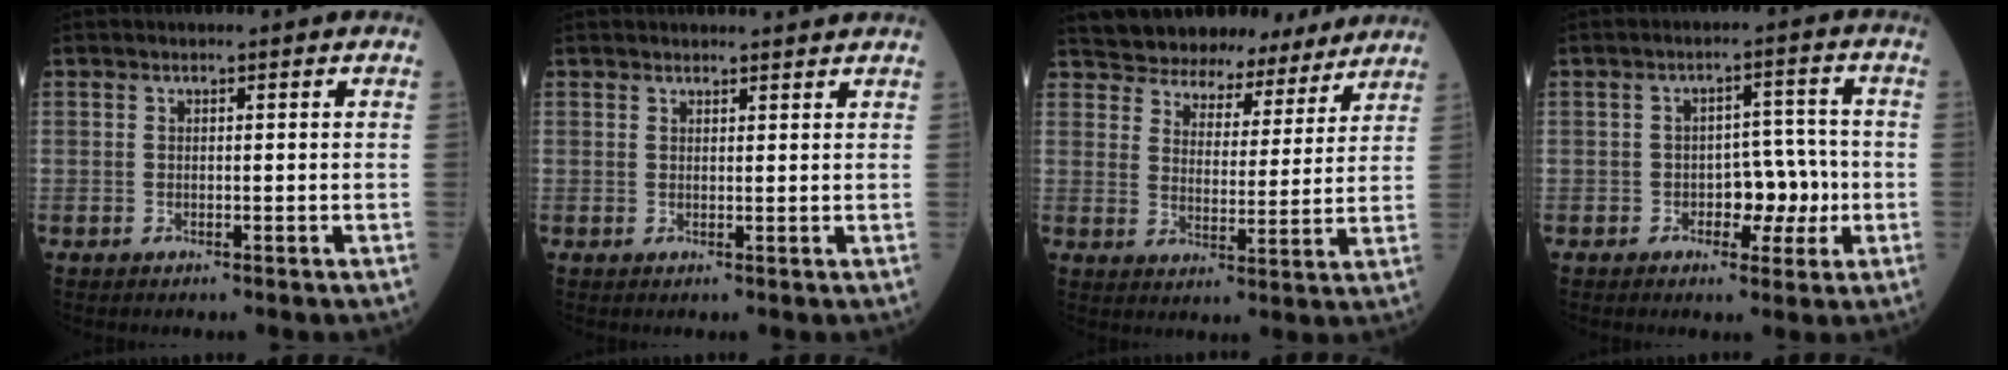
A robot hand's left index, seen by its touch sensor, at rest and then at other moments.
{"total": 2.9, "force": [2.9, 0.5, 0.1], "torque": [0.001, 0.010, 0.034]}
{"total": 13.4, "force": [12.5, 4.2, 2.3], "torque": [-0.020, 0.009, 0.165]}
{"total": 5.3, "force": [-1.6, 3.1, 4.0], "torque": [-0.052, 0.013, -0.023]}